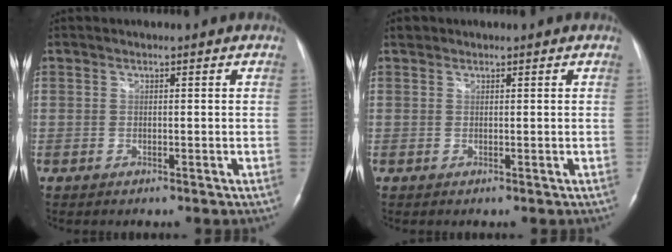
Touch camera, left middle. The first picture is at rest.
{"total": 0.7, "force": [0.5, 0.5, 0.0], "torque": [-0.002, 0.011, 0.008]}